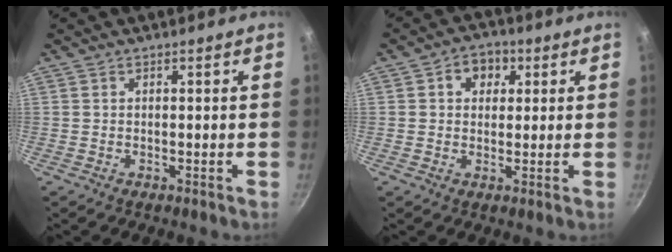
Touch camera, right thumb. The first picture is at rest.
{"total": 5.7, "force": [1.8, 4.6, 2.9], "torque": [-0.011, 0.002, 0.019]}